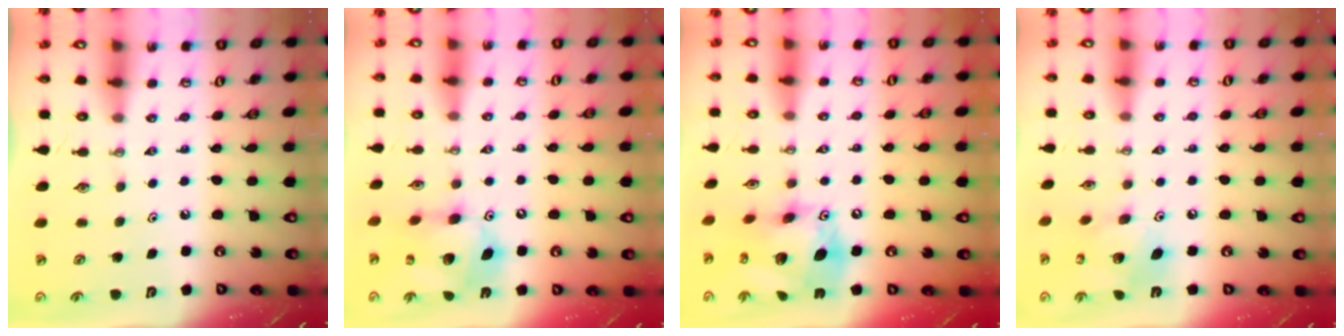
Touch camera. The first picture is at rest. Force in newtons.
{"total": 13.7, "press": 13.6, "slide": 1.4}
{"total": 18.2, "press": 18.2, "slide": 1.3}
{"total": 11.5, "press": 11.5, "slide": 0.7}